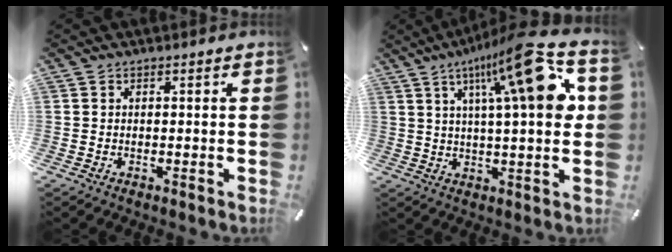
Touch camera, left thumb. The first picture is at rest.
{"total": 20.6, "force": [8.1, 4.3, 18.4], "torque": [-0.275, -0.035, 0.112]}